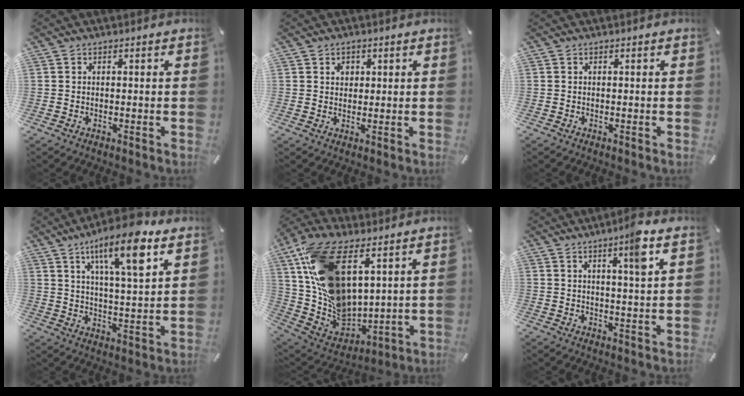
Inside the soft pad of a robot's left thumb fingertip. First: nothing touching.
{"total": 2.1, "force": [0.8, 1.9, 0.7], "torque": [0.000, -0.002, 0.009]}
{"total": 0.0}
{"total": 14.6, "force": [8.8, 3.8, 11.0], "torque": [-0.173, -0.037, 0.140]}
{"total": 21.7, "force": [8.7, 12.7, 15.2], "torque": [-0.310, -0.050, 0.165]}
{"total": 6.9, "force": [3.6, 0.2, 5.8], "torque": [-0.098, -0.011, 0.053]}